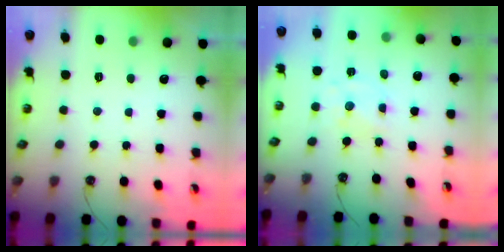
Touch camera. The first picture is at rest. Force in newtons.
{"total": 2.4, "press": 2.3, "slide": 0.5}